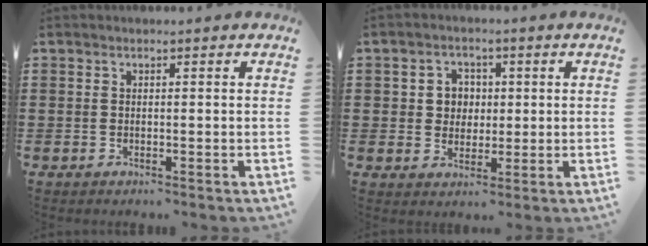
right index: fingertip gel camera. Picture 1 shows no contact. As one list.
[{"total": 4.0, "force": [0.5, 3.8, 1.3], "torque": [-0.042, 0.013, 0.004]}]